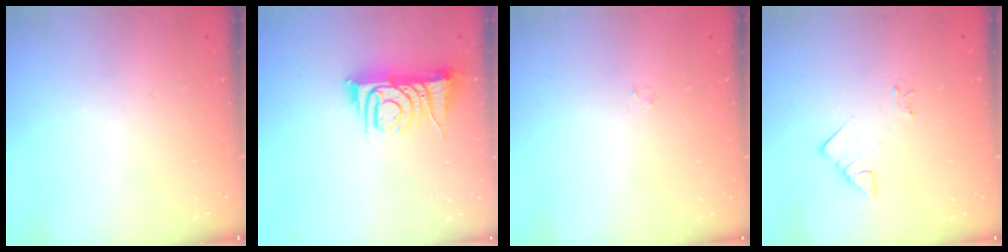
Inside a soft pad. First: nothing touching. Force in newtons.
{"total": 9.4, "press": 9.4, "slide": 1.1}
{"total": 0.8, "press": 0.8, "slide": 0.2}
{"total": 3.2, "press": 3.2, "slide": 0.1}